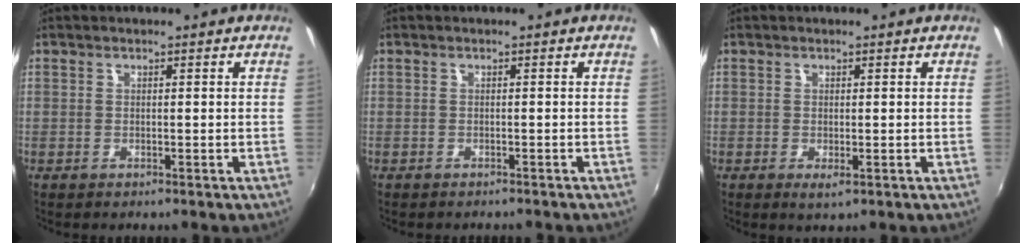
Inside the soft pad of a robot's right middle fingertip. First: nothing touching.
{"total": 1.7, "force": [-1.6, 0.5, 0.5], "torque": [-0.014, -0.011, -0.021]}
{"total": 1.4, "force": [-0.3, 0.6, 1.3], "torque": [-0.024, -0.006, -0.004]}